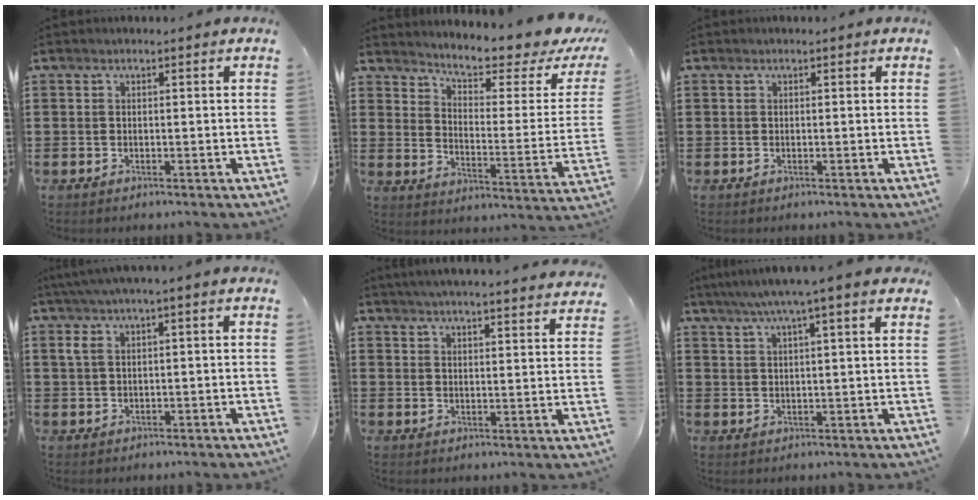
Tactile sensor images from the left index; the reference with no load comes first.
{"total": 5.7, "force": [5.0, 0.2, 2.7], "torque": [-0.062, -0.045, 0.076]}
{"total": 0.0}
{"total": 3.0, "force": [0.1, 0.7, 2.9], "torque": [-0.061, 0.000, -0.003]}
{"total": 4.1, "force": [4.0, -0.7, 0.6], "torque": [-0.027, -0.022, 0.069]}
{"total": 5.0, "force": [3.4, -0.2, 3.6], "torque": [-0.080, -0.005, 0.057]}